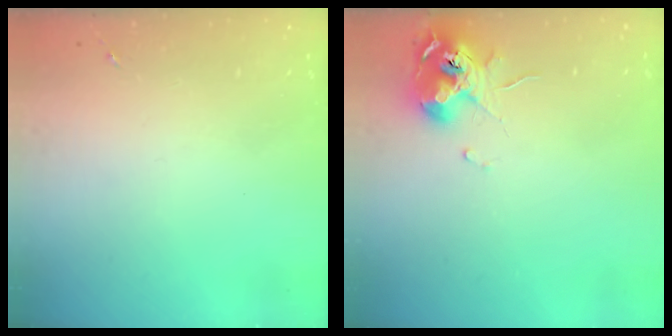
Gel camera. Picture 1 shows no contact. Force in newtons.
{"total": 10.8, "press": 10.7, "slide": 1.2}